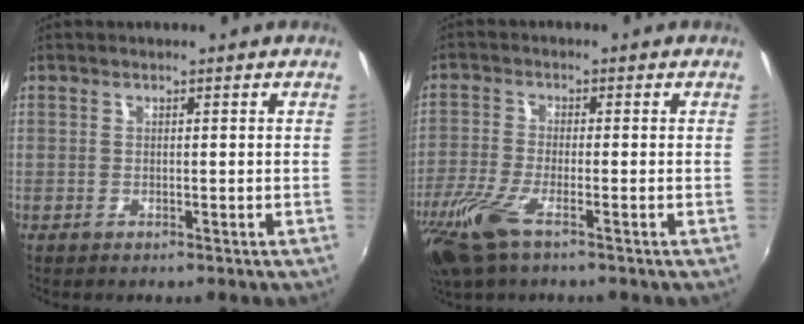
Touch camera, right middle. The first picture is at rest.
{"total": 9.1, "force": [-5.6, 2.3, 6.8], "torque": [-0.168, -0.026, -0.114]}